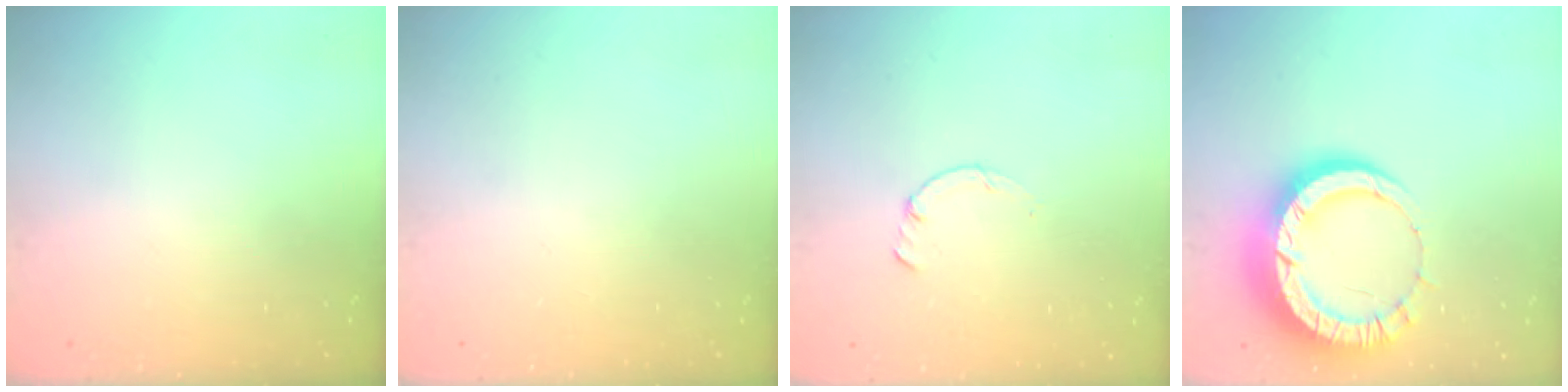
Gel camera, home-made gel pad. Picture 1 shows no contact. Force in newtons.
{"total": 0.0}
{"total": 0.0}
{"total": 13.2, "press": 13.1, "slide": 1.3}